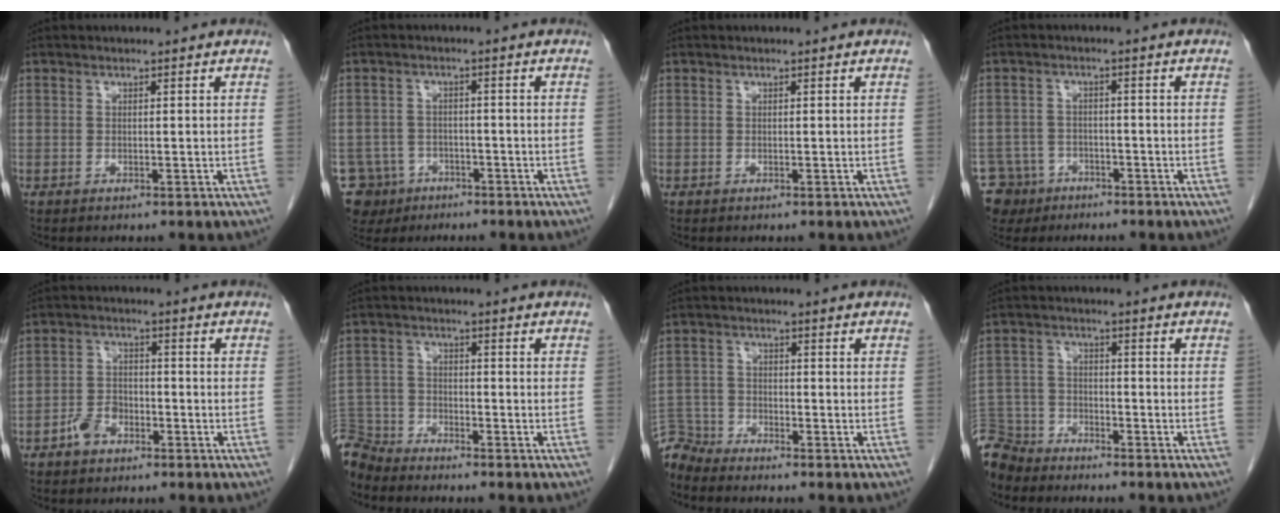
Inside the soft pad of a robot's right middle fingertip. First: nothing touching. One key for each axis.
{"total": 7.8, "fx": -4.4, "fy": 6.4, "fz": 0.8, "tx": -0.029, "ty": 0.007, "tz": -0.065}
{"total": 0.0}
{"total": 7.2, "fx": -4.6, "fy": 5.5, "fz": 0.4, "tx": -0.018, "ty": 0.004, "tz": -0.074}
{"total": 4.1, "fx": -2.5, "fy": 2.6, "fz": 2.0, "tx": -0.041, "ty": 0.008, "tz": -0.045}
{"total": 6.1, "fx": -6.0, "fy": 1.1, "fz": -0.2, "tx": 0.003, "ty": -0.005, "tz": -0.119}
{"total": 4.7, "fx": -4.6, "fy": 0.2, "fz": -0.8, "tx": 0.016, "ty": -0.006, "tz": -0.088}
{"total": 7.2, "fx": -6.7, "fy": 2.5, "fz": 0.0, "tx": -0.003, "ty": -0.004, "tz": -0.134}